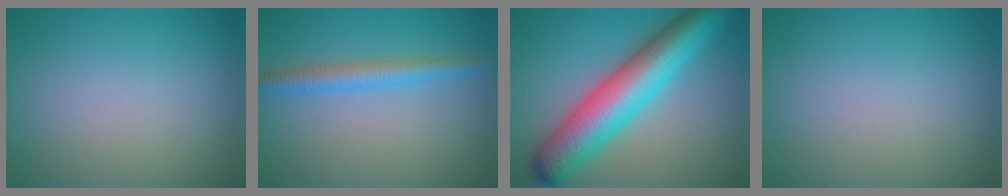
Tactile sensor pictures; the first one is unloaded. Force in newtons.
{"total": 2.7, "press": 2.7, "slide": 0.0}
{"total": 9.6, "press": 9.6, "slide": 0.1}
{"total": 0.0}